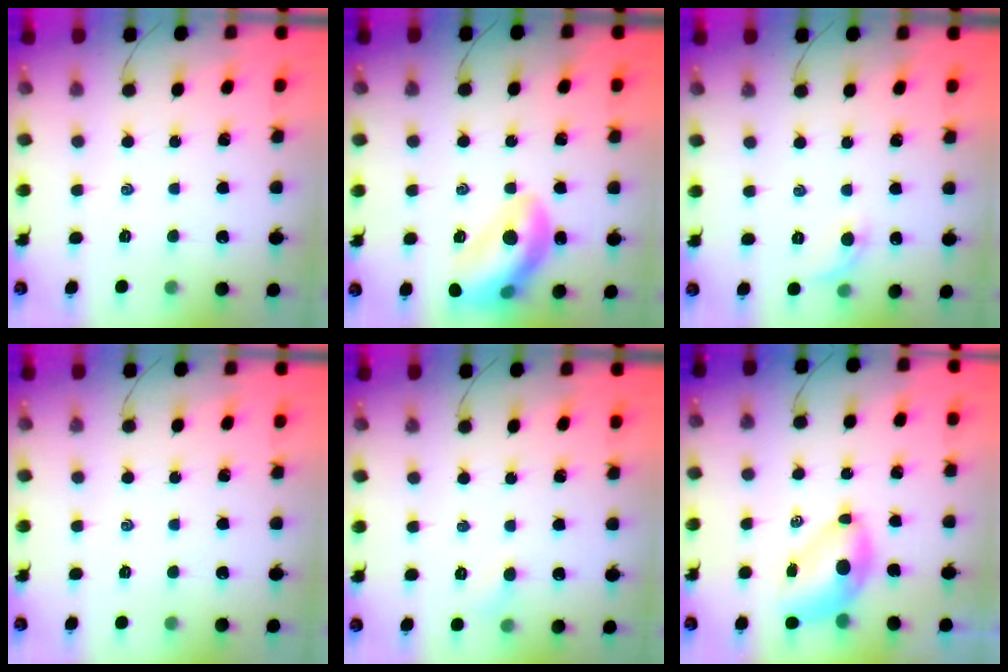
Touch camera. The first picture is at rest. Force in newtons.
{"total": 14.8, "press": 14.7, "slide": 2.2}
{"total": 4.9, "press": 4.7, "slide": 1.5}
{"total": 0.0}
{"total": 3.0, "press": 2.8, "slide": 1.0}
{"total": 6.7, "press": 6.6, "slide": 1.3}